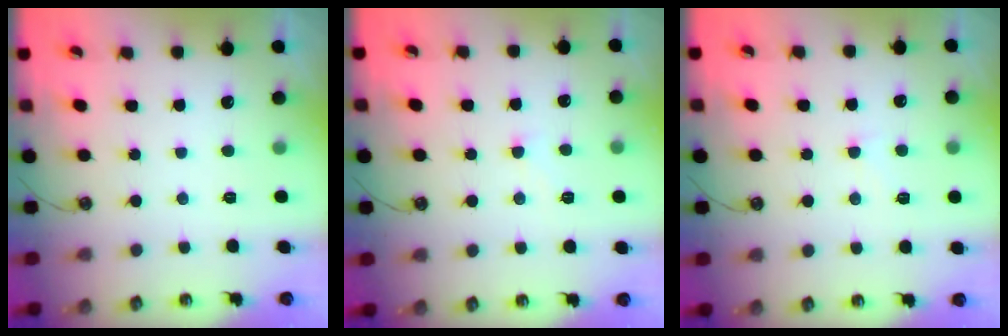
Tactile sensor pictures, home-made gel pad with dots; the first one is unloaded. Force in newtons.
{"total": 2.4, "press": 2.4, "slide": 0.4}
{"total": 1.4, "press": 1.2, "slide": 0.7}